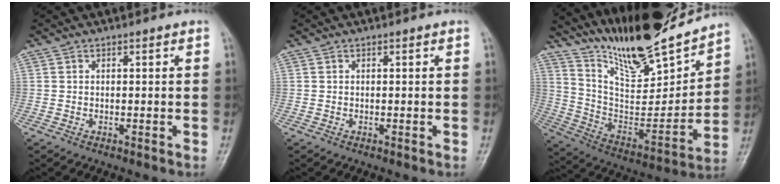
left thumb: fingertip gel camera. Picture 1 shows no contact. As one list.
[{"total": 0.0}, {"total": 22.4, "force": [19.3, 5.0, 10.3], "torque": [-0.129, -0.110, 0.337]}]